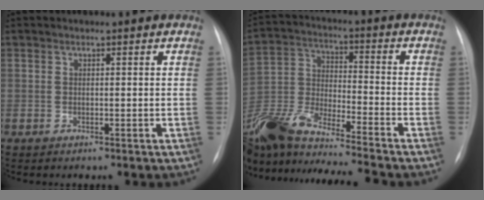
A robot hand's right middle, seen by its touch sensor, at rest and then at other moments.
{"total": 21.1, "force": [-17.8, 1.1, 11.3], "torque": [-0.274, -0.020, -0.329]}